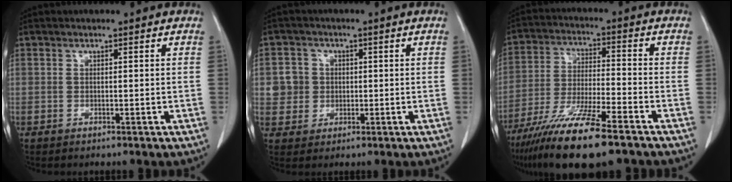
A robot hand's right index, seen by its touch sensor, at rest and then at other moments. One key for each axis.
{"total": 4.5, "fx": 0.5, "fy": 4.4, "fz": 0.5, "tx": -0.003, "ty": 0.015, "tz": 0.014}
{"total": 15.0, "fx": -10.6, "fy": 1.4, "fz": 10.6, "tx": -0.213, "ty": -0.045, "tz": -0.190}